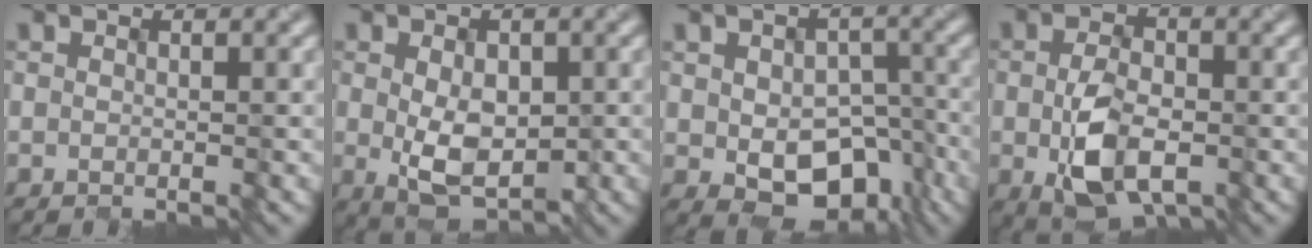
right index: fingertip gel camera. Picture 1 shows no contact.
{"total": 5.0, "force": [-0.7, 2.9, 4.0], "torque": [-0.075, -0.006, 0.000]}
{"total": 8.1, "force": [-2.4, 5.2, 5.8], "torque": [-0.092, -0.018, -0.017]}
{"total": 6.3, "force": [-1.8, 3.7, 4.7], "torque": [-0.103, -0.016, -0.021]}